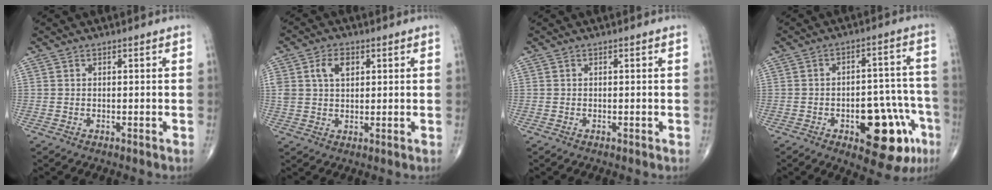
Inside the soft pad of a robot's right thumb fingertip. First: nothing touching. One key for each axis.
{"total": 5.8, "fx": 2.1, "fy": 3.7, "fz": 3.9, "tx": -0.065, "ty": 0.001, "tz": 0.040}
{"total": 0.0}
{"total": 16.3, "fx": -6.8, "fy": 7.7, "fz": 12.6, "tx": -0.123, "ty": 0.047, "tz": -0.077}